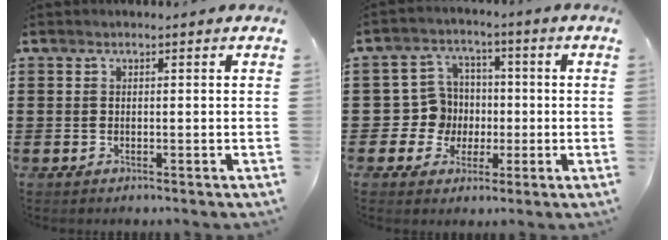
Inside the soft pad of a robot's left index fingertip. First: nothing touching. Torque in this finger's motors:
{"motor_torque": [0.22, 0.32, 0.07, -0.01]}